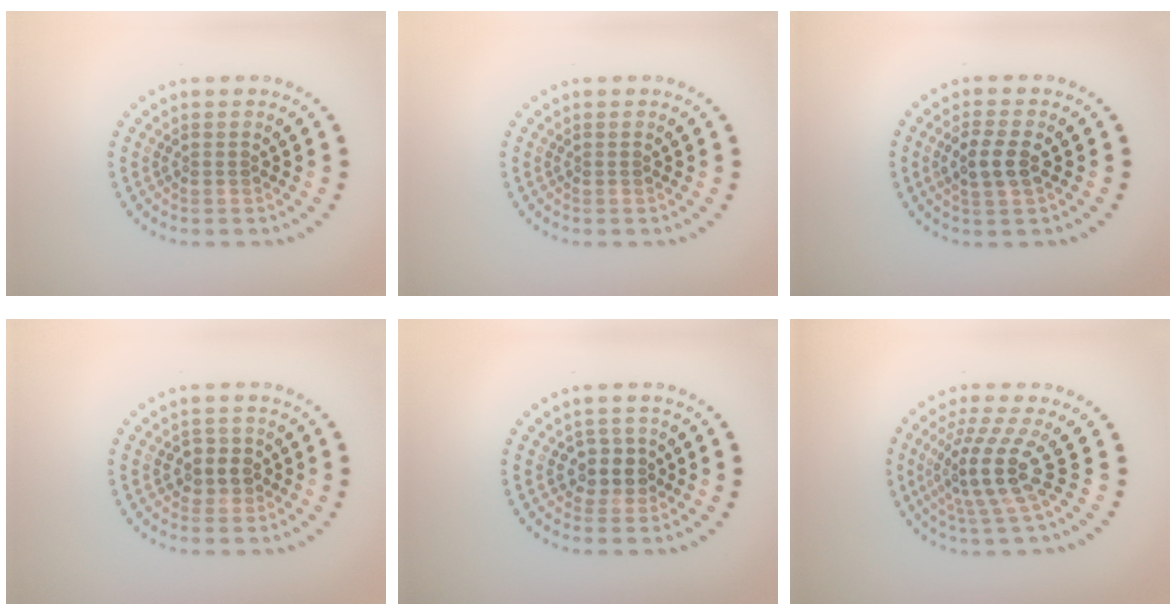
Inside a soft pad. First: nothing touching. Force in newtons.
{"total": 0.0}
{"total": 2.9, "press": 2.8, "slide": 0.9}
{"total": 2.3, "press": 2.2, "slide": 0.7}
{"total": 2.5, "press": 2.2, "slide": 1.3}
{"total": 4.7, "press": 3.5, "slide": 3.2}